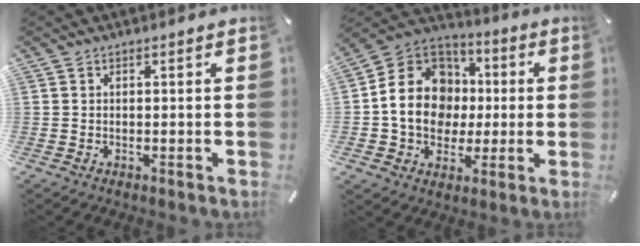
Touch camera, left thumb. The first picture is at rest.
{"total": 16.7, "force": [-0.9, 14.5, 8.1], "torque": [-0.155, 0.021, -0.013]}